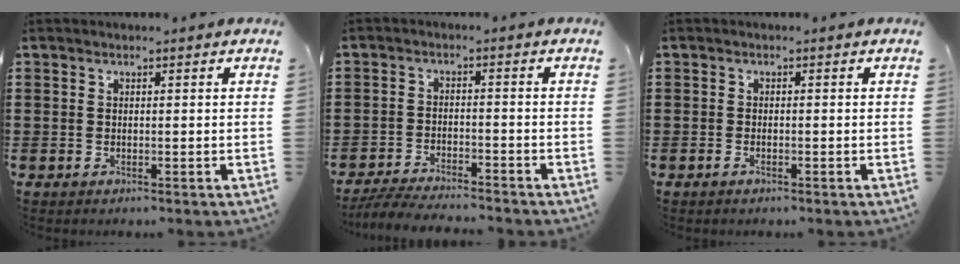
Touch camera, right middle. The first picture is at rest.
{"total": 4.5, "force": [-4.4, 0.1, 1.0], "torque": [-0.032, -0.008, -0.091]}
{"total": 0.8, "force": [-0.6, 0.2, 0.5], "torque": [-0.011, -0.004, -0.010]}